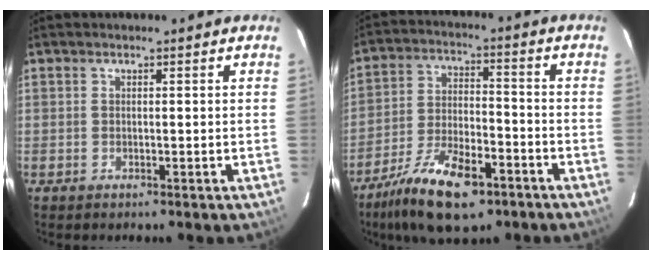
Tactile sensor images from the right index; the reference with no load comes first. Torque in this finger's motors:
{"motor_torque": [1.30, -0.84, 0.49, 0.10]}